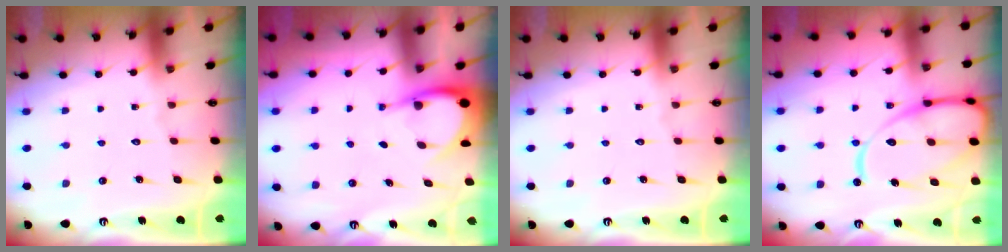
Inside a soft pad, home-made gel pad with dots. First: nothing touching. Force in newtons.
{"total": 4.6, "press": 4.6, "slide": 0.3}
{"total": 0.0}
{"total": 17.4, "press": 17.3, "slide": 2.0}